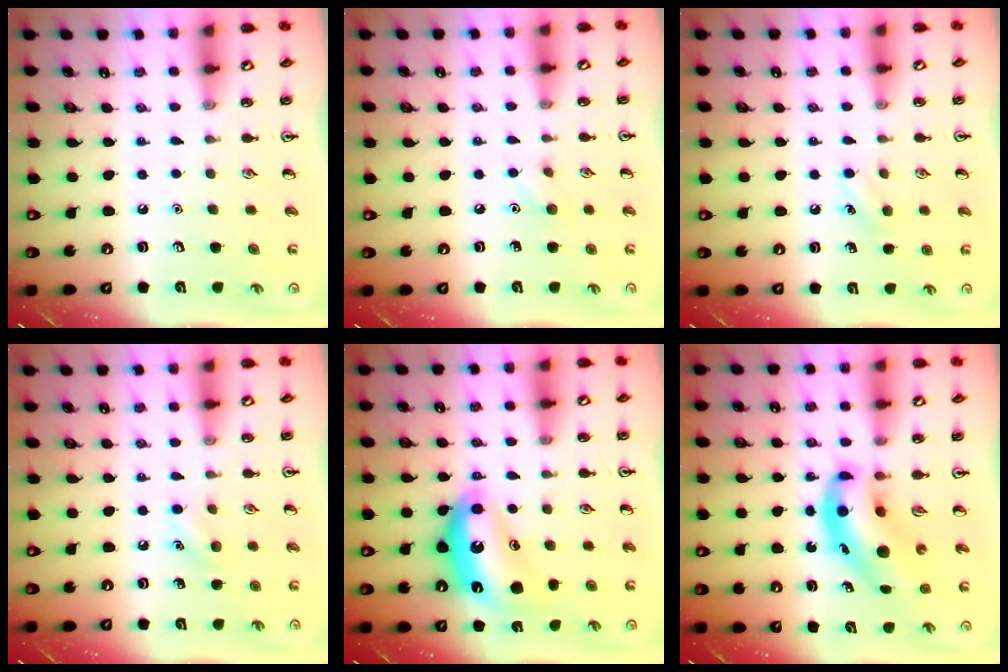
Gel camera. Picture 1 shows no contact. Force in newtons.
{"total": 5.1, "press": 4.8, "slide": 1.6}
{"total": 6.5, "press": 6.1, "slide": 2.0}
{"total": 6.4, "press": 6.1, "slide": 2.0}
{"total": 14.4, "press": 14.4, "slide": 1.3}
{"total": 9.8, "press": 9.4, "slide": 2.8}